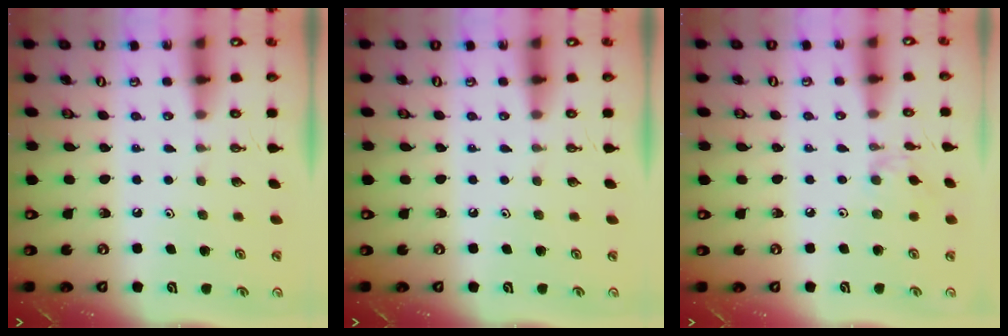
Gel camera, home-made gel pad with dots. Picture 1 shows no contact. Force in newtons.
{"total": 0.0}
{"total": 3.0, "press": 3.0, "slide": 0.5}